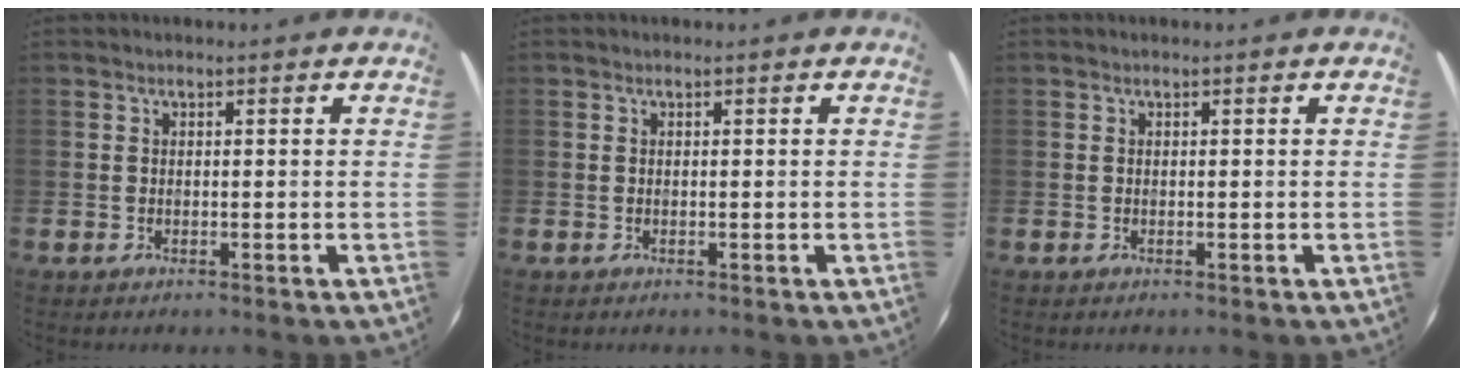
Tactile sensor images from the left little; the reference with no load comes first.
{"total": 0.0}
{"total": 0.0}